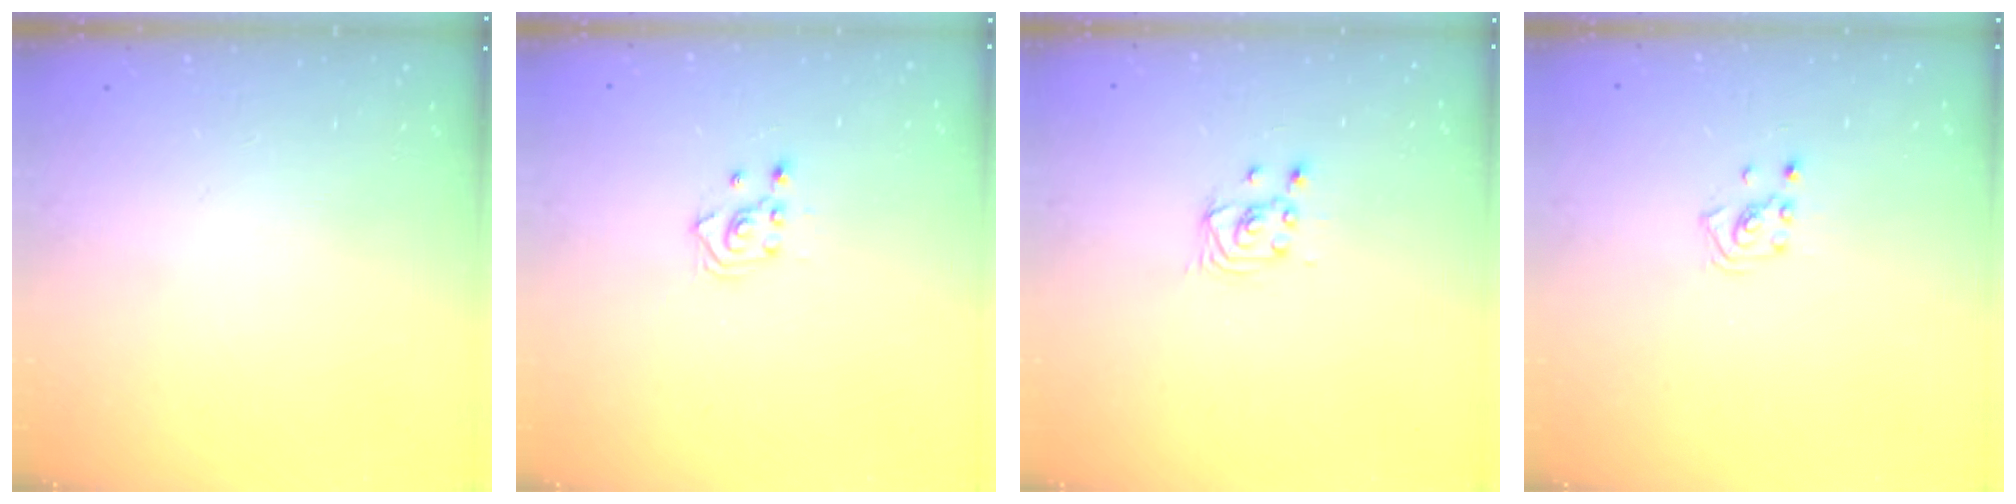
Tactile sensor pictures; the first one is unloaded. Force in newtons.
{"total": 2.6, "press": 2.4, "slide": 1.0}
{"total": 2.5, "press": 2.5, "slide": 0.2}
{"total": 1.4, "press": 1.4, "slide": 0.1}